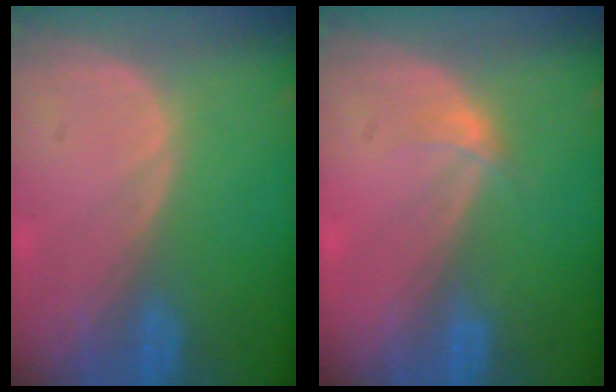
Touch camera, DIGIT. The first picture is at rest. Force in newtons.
{"total": 1.2, "press": 1.2, "slide": 0.1}